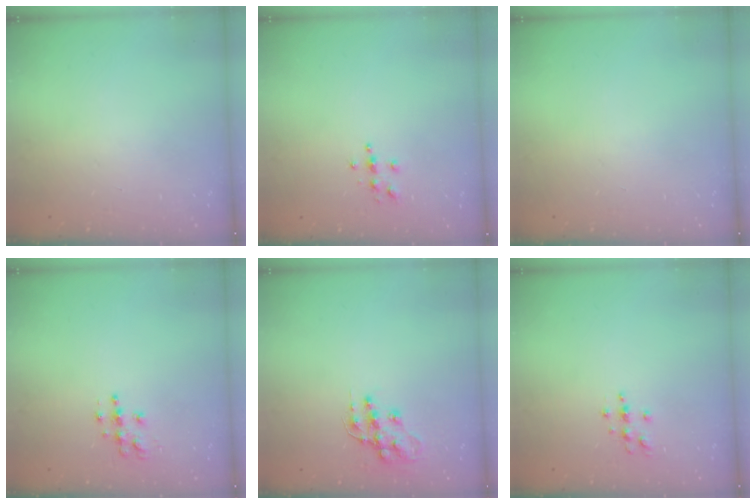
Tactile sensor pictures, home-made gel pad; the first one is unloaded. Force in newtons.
{"total": 3.9, "press": 3.9, "slide": 0.4}
{"total": 0.0}
{"total": 5.8, "press": 5.8, "slide": 0.2}
{"total": 12.7, "press": 12.6, "slide": 0.9}
{"total": 3.7, "press": 3.7, "slide": 0.4}